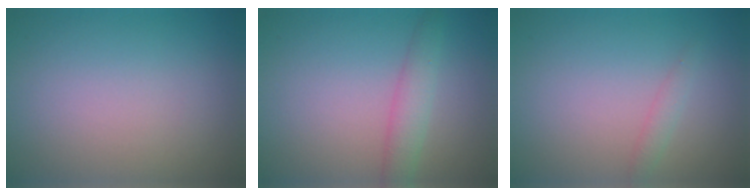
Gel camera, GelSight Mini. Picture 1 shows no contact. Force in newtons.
{"total": 2.6, "press": 2.6, "slide": 0.1}
{"total": 1.1, "press": 1.1, "slide": 0.1}